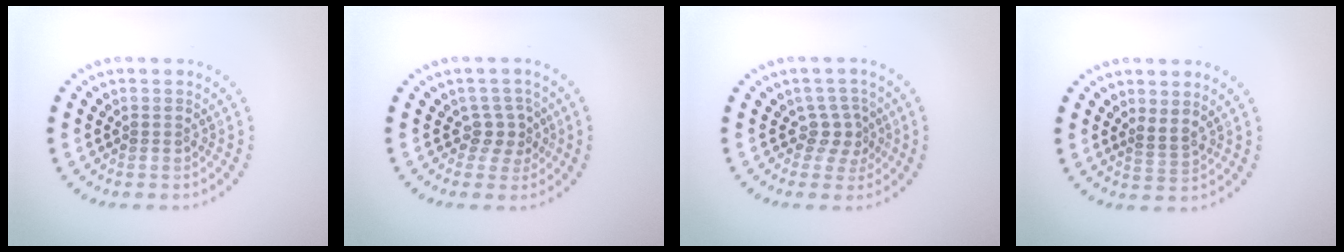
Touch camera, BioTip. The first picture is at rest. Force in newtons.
{"total": 2.2, "press": 1.6, "slide": 1.5}
{"total": 2.3, "press": 1.6, "slide": 1.6}
{"total": 1.3, "press": 1.0, "slide": 0.9}